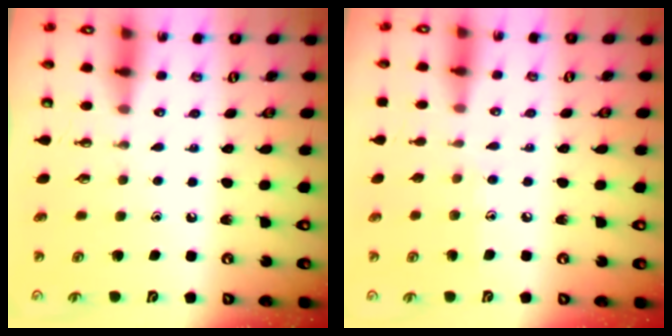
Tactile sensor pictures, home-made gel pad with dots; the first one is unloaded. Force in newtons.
{"total": 5.1, "press": 5.1, "slide": 0.5}